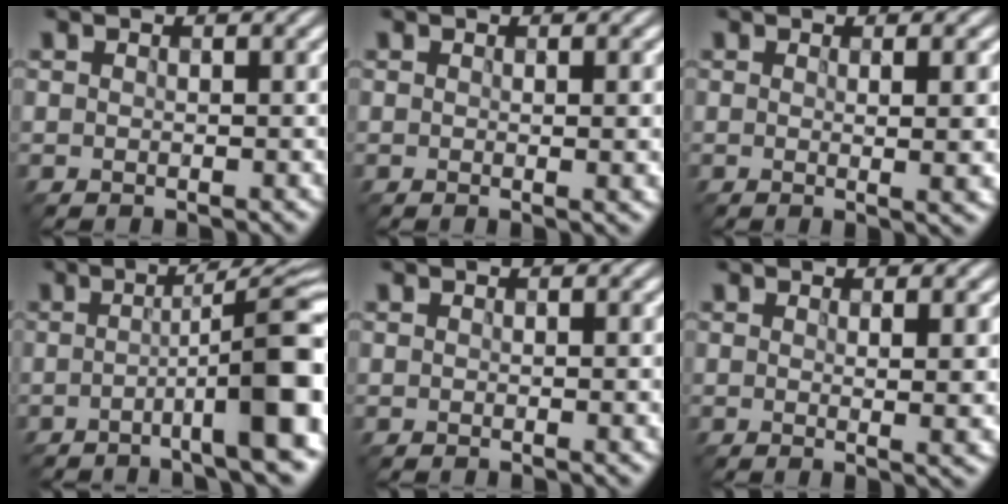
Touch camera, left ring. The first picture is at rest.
{"total": 2.6, "force": [0.1, 0.8, 2.5], "torque": [-0.024, 0.000, -0.002]}
{"total": 5.0, "force": [0.3, 1.5, 4.8], "torque": [-0.050, 0.003, 0.003]}
{"total": 11.4, "force": [-3.0, 2.0, 10.8], "torque": [-0.128, 0.011, -0.053]}
{"total": 1.6, "force": [0.0, 0.4, 1.5], "torque": [-0.015, 0.000, -0.003]}
{"total": 4.0, "force": [0.5, 1.1, 3.8], "torque": [-0.043, -0.001, 0.008]}